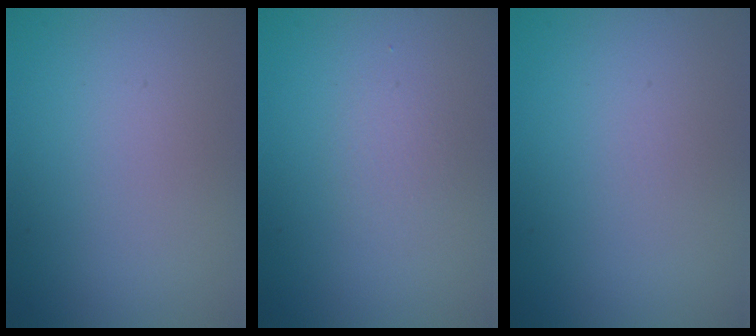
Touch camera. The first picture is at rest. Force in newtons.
{"total": 0.9, "press": 0.9, "slide": 0.1}
{"total": 0.0}